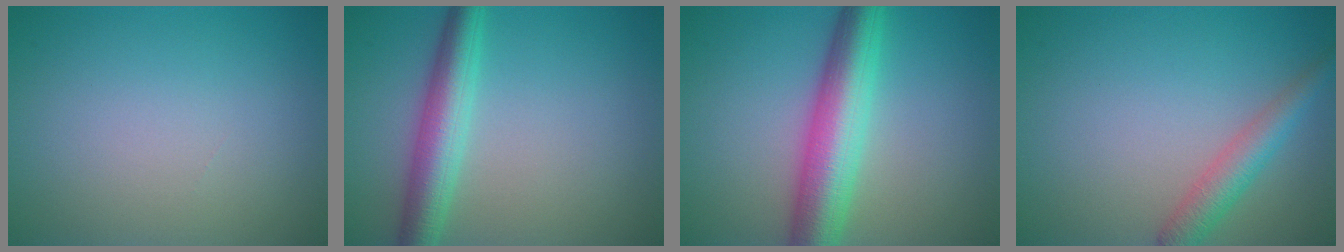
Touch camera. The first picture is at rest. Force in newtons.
{"total": 4.6, "press": 4.6, "slide": 0.0}
{"total": 7.4, "press": 7.4, "slide": 0.2}
{"total": 3.1, "press": 3.1, "slide": 0.1}